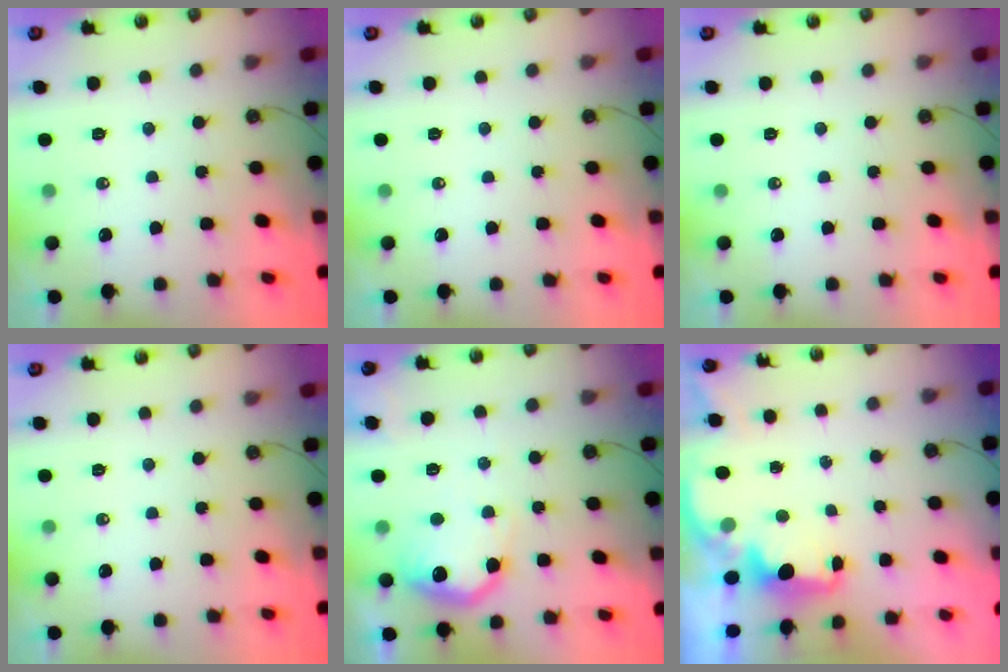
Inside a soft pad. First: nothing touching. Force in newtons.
{"total": 0.0}
{"total": 0.0}
{"total": 0.0}
{"total": 15.2, "press": 15.1, "slide": 1.1}
{"total": 1.9, "press": 1.7, "slide": 0.7}